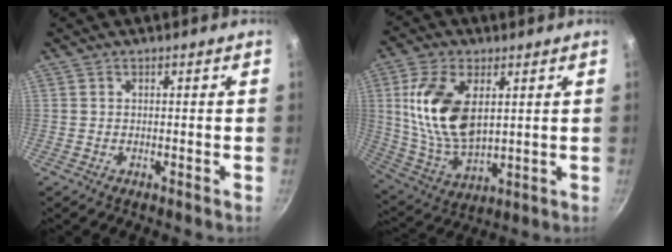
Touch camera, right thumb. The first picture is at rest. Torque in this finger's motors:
{"motor_torque": [0.21, 0.39, 1.94, 0.09, 0.40]}